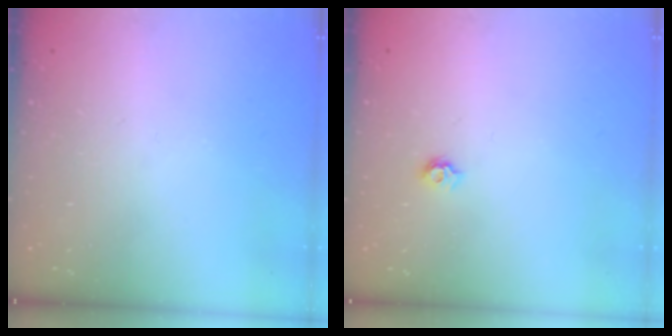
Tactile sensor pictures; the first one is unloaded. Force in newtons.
{"total": 4.6, "press": 4.6, "slide": 0.6}